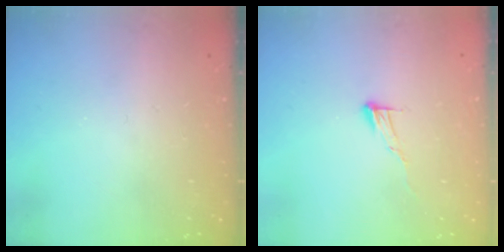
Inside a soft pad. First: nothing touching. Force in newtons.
{"total": 6.1, "press": 6.1, "slide": 0.3}